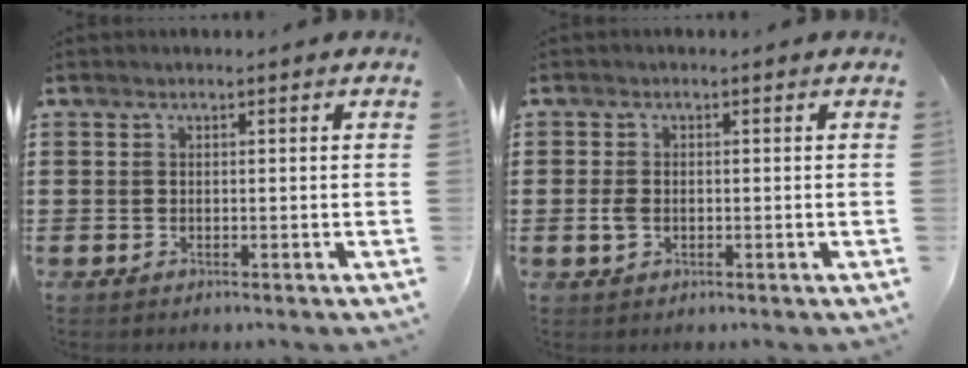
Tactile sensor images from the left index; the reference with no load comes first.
{"total": 2.0, "force": [-0.3, 1.3, 1.5], "torque": [-0.046, -0.002, -0.011]}